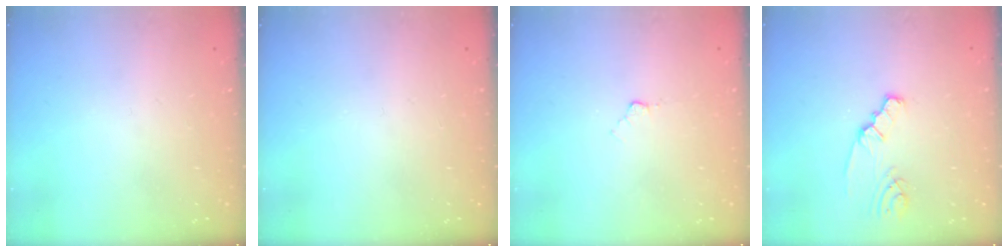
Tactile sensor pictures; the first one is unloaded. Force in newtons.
{"total": 0.0}
{"total": 3.4, "press": 3.4, "slide": 0.5}
{"total": 2.0, "press": 2.0, "slide": 0.1}